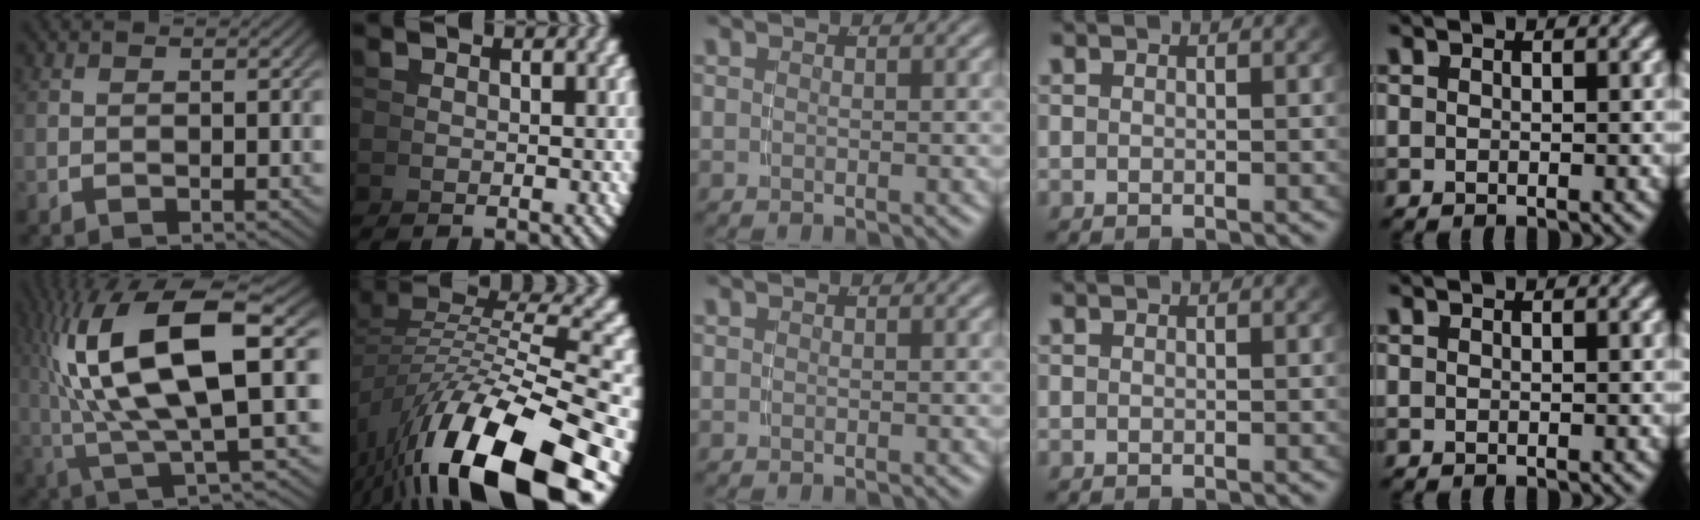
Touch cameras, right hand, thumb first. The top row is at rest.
{"thumb": {"total": 14.9, "force": [1.7, 6.9, 13.1], "torque": [-0.252, -0.013, 0.039]}, "index": {"total": 13.6, "force": [-4.3, 6.8, 10.9], "torque": [-0.180, -0.025, -0.042]}}